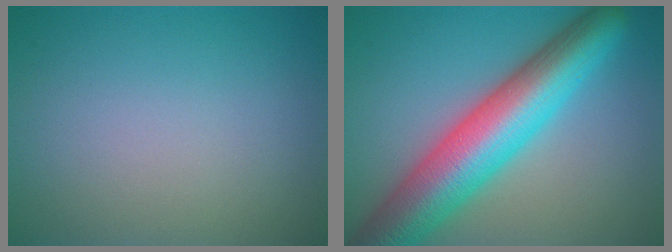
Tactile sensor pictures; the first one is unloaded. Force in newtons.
{"total": 10.8, "press": 10.8, "slide": 0.2}